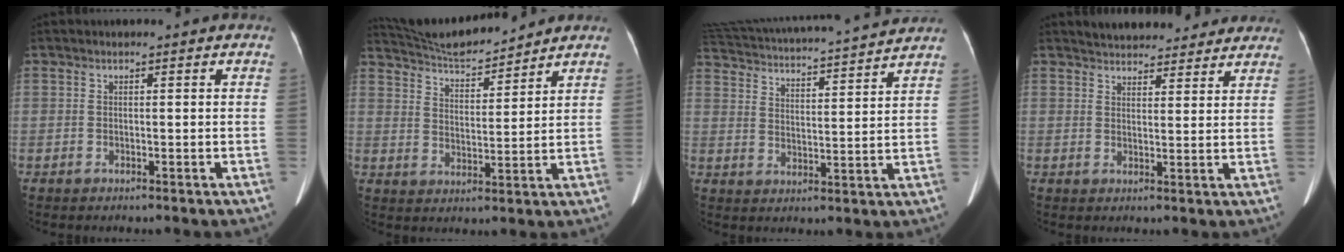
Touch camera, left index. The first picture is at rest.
{"total": 10.8, "force": [10.4, 0.6, 2.9], "torque": [-0.064, 0.008, 0.179]}
{"total": 18.2, "force": [16.5, 0.7, 7.6], "torque": [-0.147, 0.011, 0.242]}
{"total": 12.8, "force": [11.8, 3.8, 3.4], "torque": [-0.033, 0.019, 0.147]}